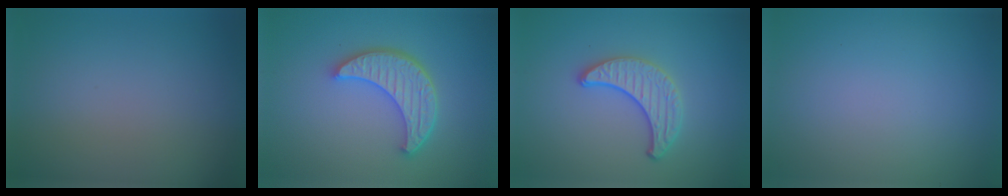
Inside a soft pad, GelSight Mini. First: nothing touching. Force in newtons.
{"total": 4.9, "press": 3.9, "slide": 2.9}
{"total": 3.2, "press": 3.0, "slide": 1.1}
{"total": 0.0}